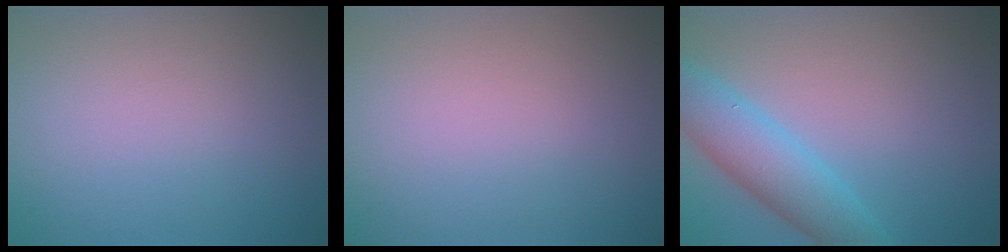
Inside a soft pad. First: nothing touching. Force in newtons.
{"total": 0.0}
{"total": 5.3, "press": 5.3, "slide": 0.2}